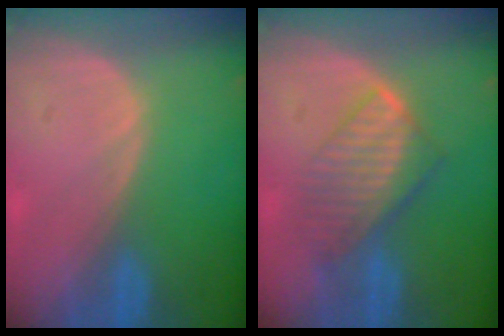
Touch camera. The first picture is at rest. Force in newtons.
{"total": 6.8, "press": 6.3, "slide": 2.4}